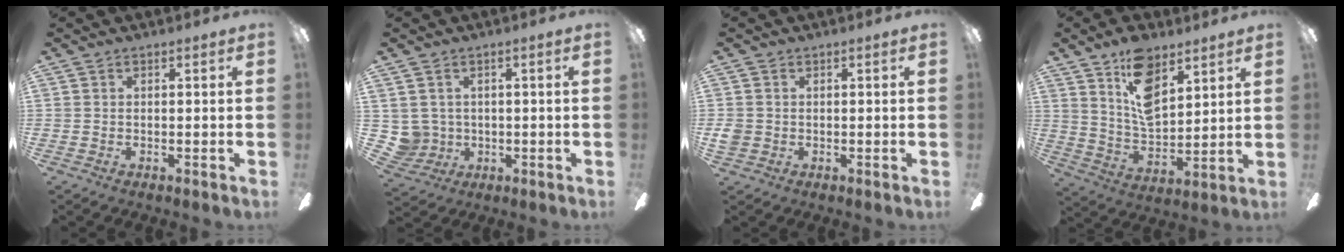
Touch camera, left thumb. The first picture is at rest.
{"total": 5.0, "force": [1.1, 4.9, 0.3], "torque": [-0.030, -0.006, 0.023]}
{"total": 2.8, "force": [-0.1, 2.6, 1.1], "torque": [-0.017, 0.006, 0.000]}
{"total": 13.8, "force": [8.6, 7.0, 8.1], "torque": [-0.138, -0.036, 0.156]}